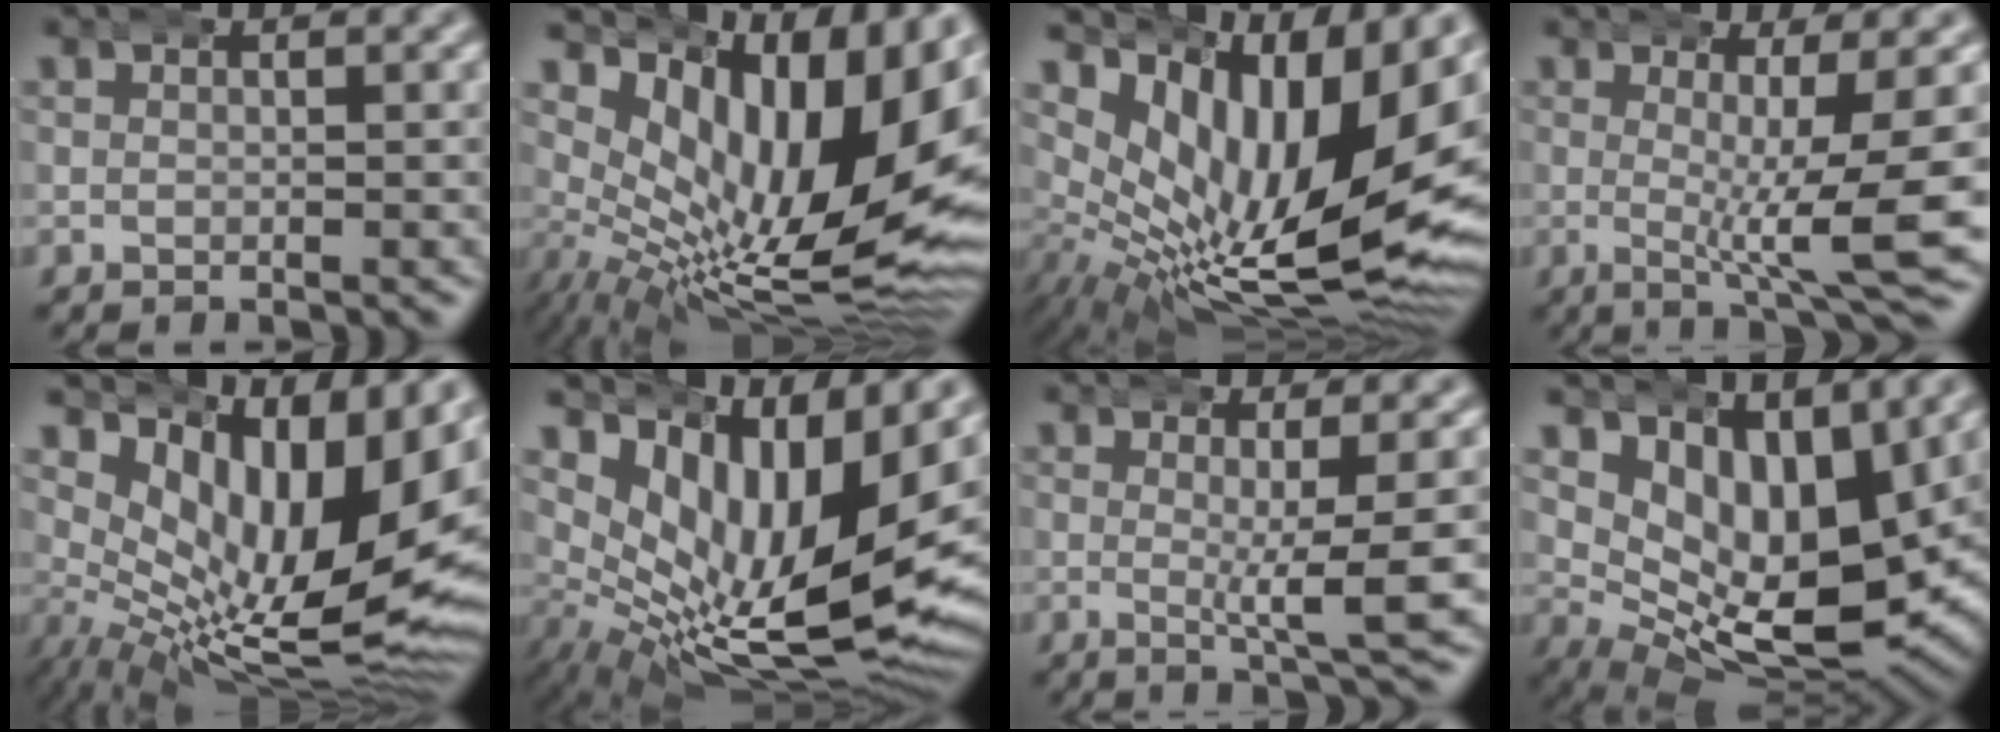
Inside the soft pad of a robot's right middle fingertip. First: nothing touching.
{"total": 17.0, "force": [1.4, 8.3, 14.8], "torque": [-0.228, -0.039, 0.049]}
{"total": 17.4, "force": [0.6, 9.2, 14.8], "torque": [-0.249, -0.047, 0.041]}
{"total": 7.2, "force": [0.8, 0.7, 7.1], "torque": [-0.095, -0.006, 0.013]}
{"total": 15.5, "force": [1.8, 7.4, 13.5], "torque": [-0.209, -0.030, 0.048]}
{"total": 15.5, "force": [0.8, 8.0, 13.2], "torque": [-0.219, -0.045, 0.040]}
{"total": 4.2, "force": [1.3, -0.4, 4.0], "torque": [-0.059, -0.004, 0.019]}
{"total": 12.8, "force": [2.4, 7.6, 10.0], "torque": [-0.163, -0.025, 0.048]}